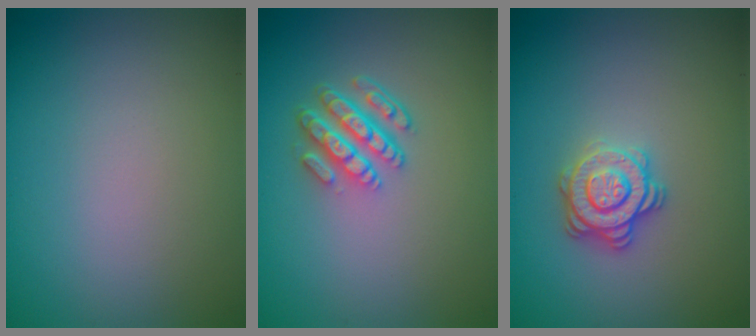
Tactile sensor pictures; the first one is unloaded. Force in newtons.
{"total": 4.3, "press": 3.2, "slide": 2.9}
{"total": 2.9, "press": 2.8, "slide": 0.9}